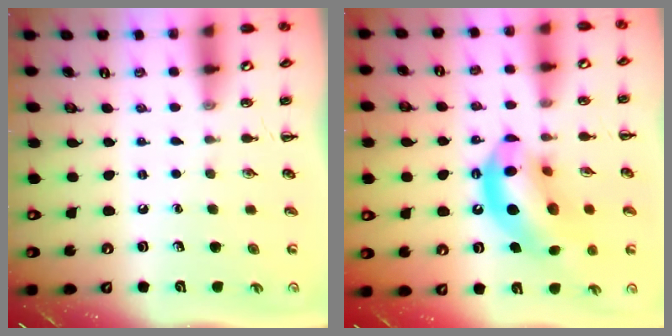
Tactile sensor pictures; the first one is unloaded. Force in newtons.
{"total": 16.1, "press": 15.5, "slide": 4.2}